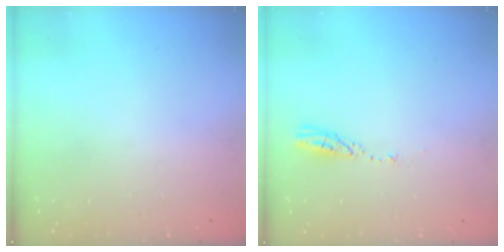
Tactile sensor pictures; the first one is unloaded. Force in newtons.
{"total": 3.6, "press": 3.6, "slide": 0.2}